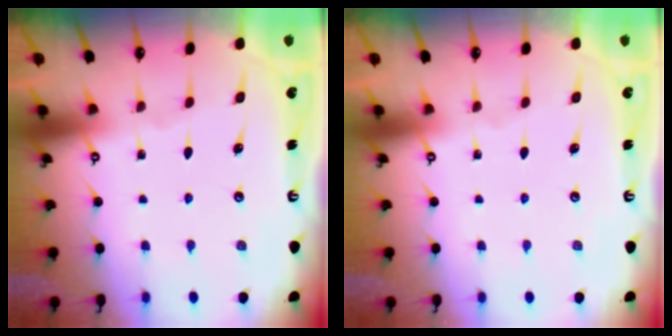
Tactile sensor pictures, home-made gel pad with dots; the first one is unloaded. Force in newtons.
{"total": 0.0}